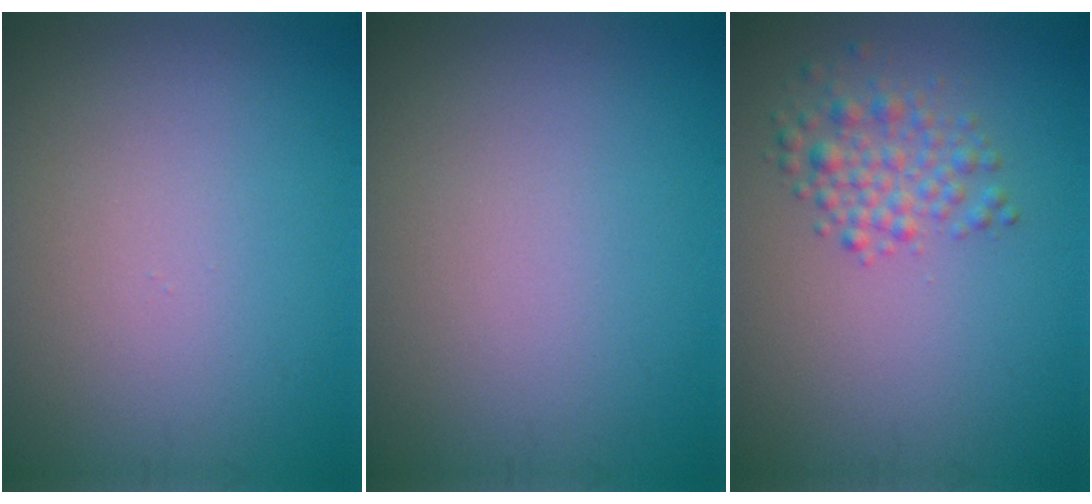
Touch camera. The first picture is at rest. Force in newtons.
{"total": 0.0}
{"total": 2.6, "press": 2.6, "slide": 0.1}